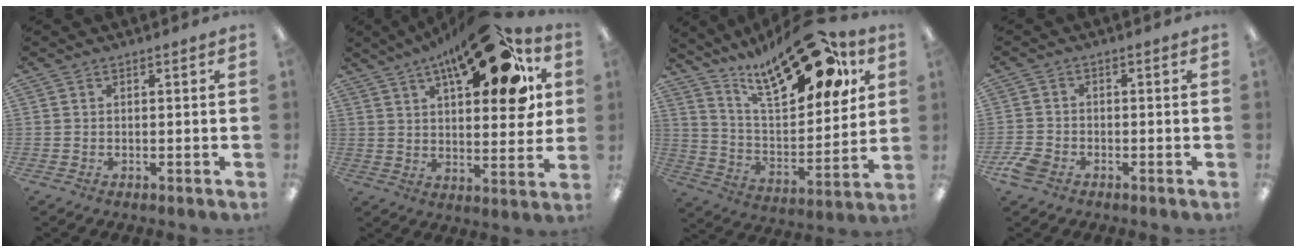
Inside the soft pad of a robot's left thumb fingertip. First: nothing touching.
{"total": 23.1, "force": [12.6, 9.4, 16.9], "torque": [-0.226, -0.070, 0.195]}
{"total": 24.2, "force": [16.0, 9.4, 15.5], "torque": [-0.239, -0.086, 0.267]}
{"total": 4.5, "force": [-3.0, 2.8, 1.9], "torque": [-0.043, 0.009, -0.056]}